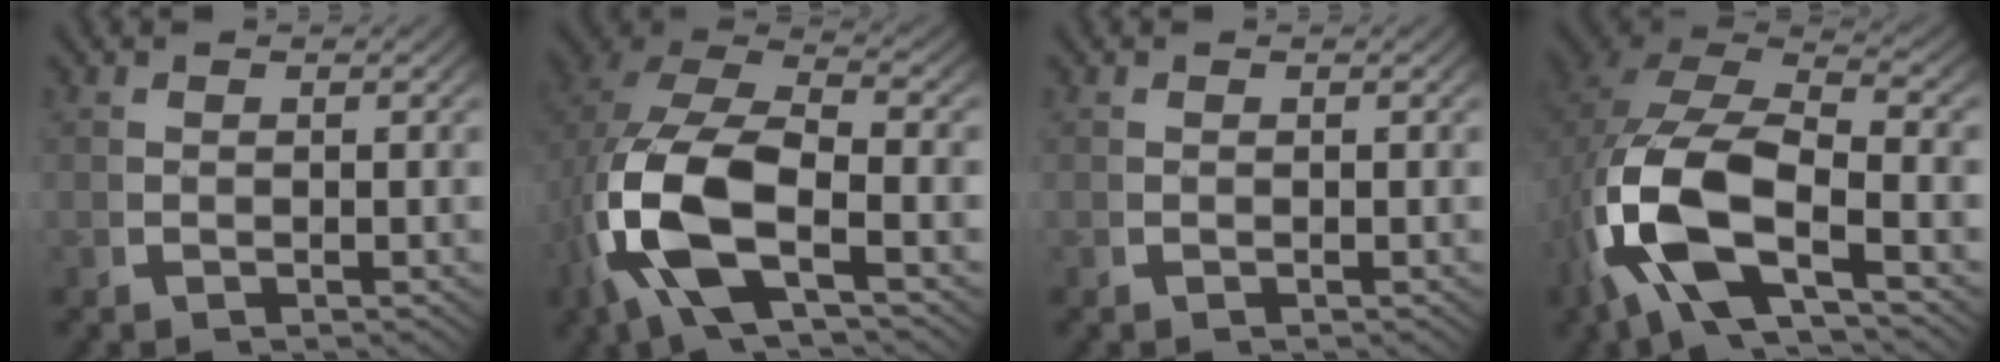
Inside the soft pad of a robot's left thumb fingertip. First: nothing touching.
{"total": 12.6, "force": [-0.5, 7.5, 10.1], "torque": [-0.242, -0.036, 0.003]}
{"total": 0.0}
{"total": 13.8, "force": [-0.6, 8.8, 10.6], "torque": [-0.252, -0.044, 0.008]}